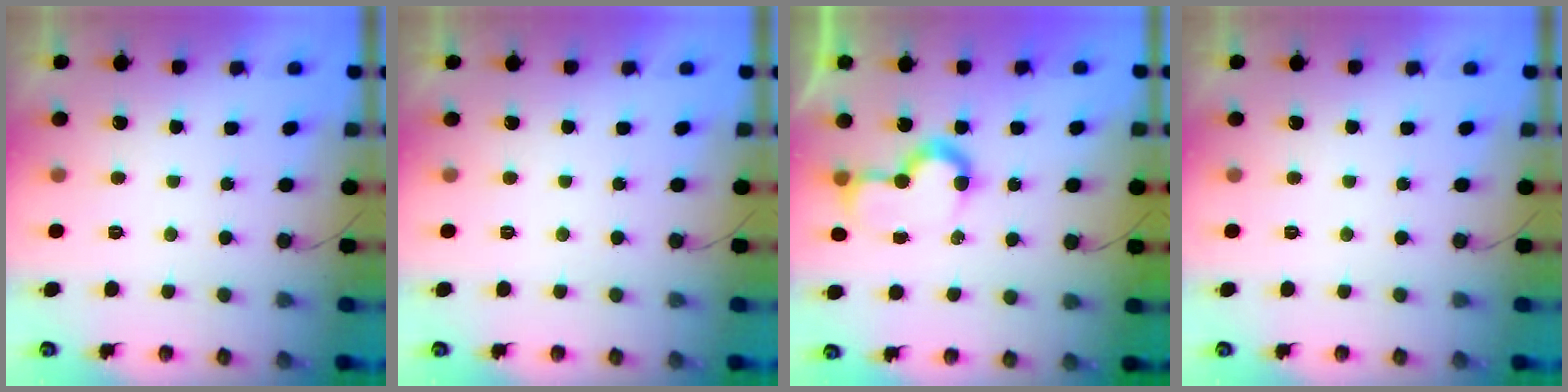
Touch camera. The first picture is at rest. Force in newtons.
{"total": 2.0, "press": 2.0, "slide": 0.1}
{"total": 8.3, "press": 8.3, "slide": 0.2}
{"total": 0.0}